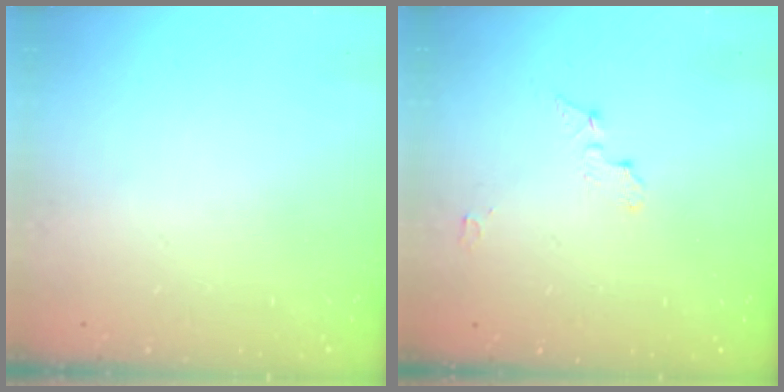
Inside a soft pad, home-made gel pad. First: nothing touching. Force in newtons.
{"total": 4.6, "press": 4.5, "slide": 0.5}